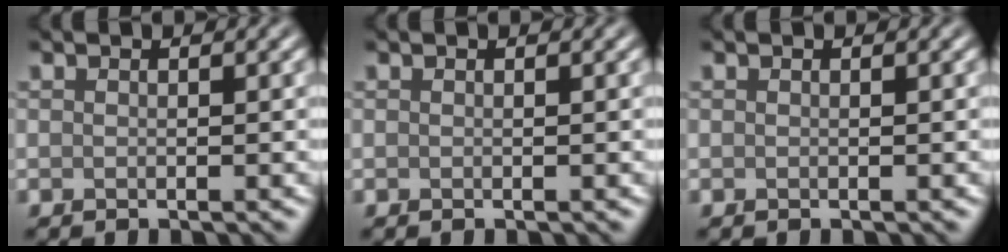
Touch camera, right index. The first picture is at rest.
{"total": 0.0}
{"total": 0.0}